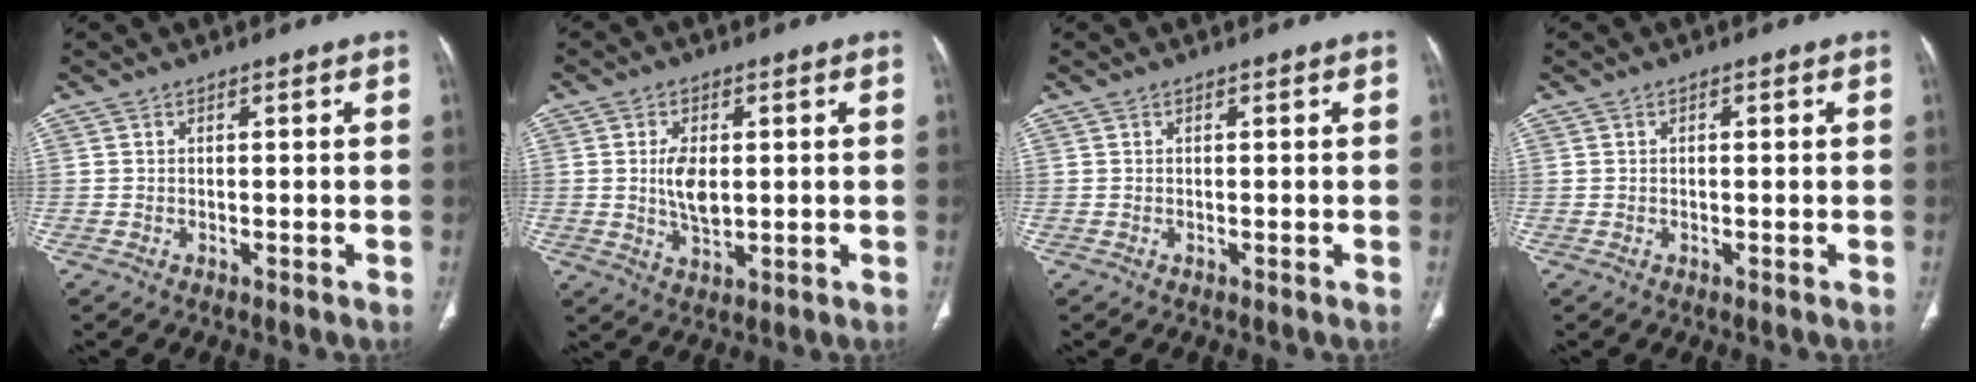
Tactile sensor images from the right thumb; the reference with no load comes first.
{"total": 6.2, "force": [0.5, 3.4, 5.2], "torque": [-0.093, -0.007, 0.013]}
{"total": 0.0}
{"total": 0.8, "force": [0.1, 0.3, 0.7], "torque": [-0.014, 0.004, 0.002]}